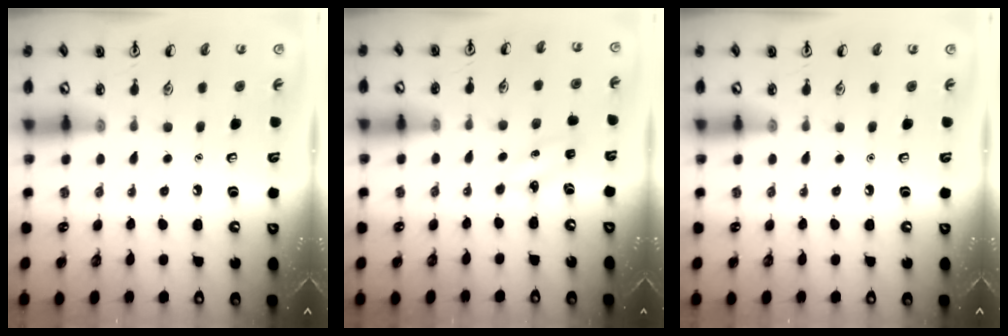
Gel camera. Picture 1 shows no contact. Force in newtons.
{"total": 3.7, "press": 3.5, "slide": 1.1}
{"total": 0.0}